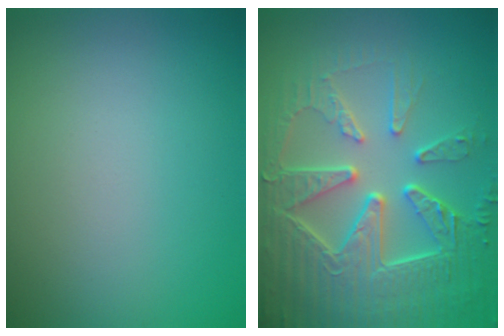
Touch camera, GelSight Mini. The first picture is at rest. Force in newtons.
{"total": 8.6, "press": 6.2, "slide": 6.0}